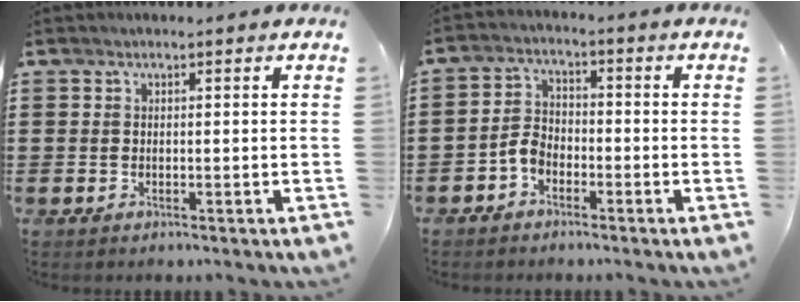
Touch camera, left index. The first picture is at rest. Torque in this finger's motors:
{"motor_torque": [0.85, 0.36, 0.37, 0.07]}